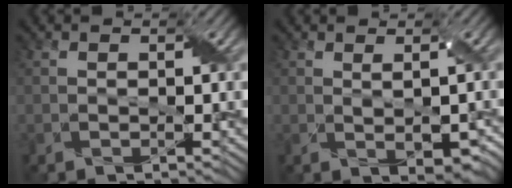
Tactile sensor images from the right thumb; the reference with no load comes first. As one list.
[{"total": 3.2, "force": [0.2, 1.5, 2.8], "torque": [-0.049, -0.008, 0.017]}]